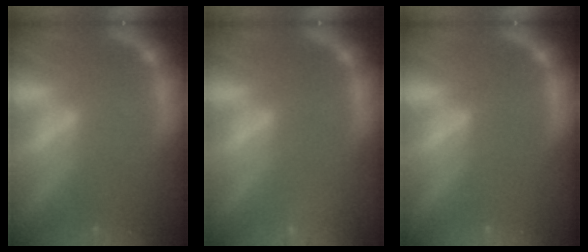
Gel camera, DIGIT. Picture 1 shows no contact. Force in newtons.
{"total": 0.9}
{"total": 0.0}